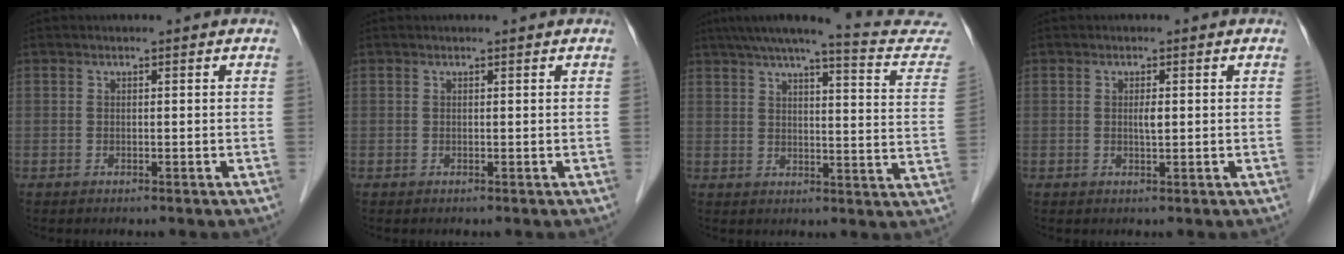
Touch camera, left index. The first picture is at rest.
{"total": 0.6, "force": [0.6, 0.1, 0.1], "torque": [-0.005, 0.003, 0.007]}
{"total": 19.1, "force": [17.1, 1.1, 8.4], "torque": [-0.110, -0.031, 0.196]}
{"total": 1.3, "force": [0.2, 0.2, 1.3], "torque": [-0.023, 0.000, 0.002]}